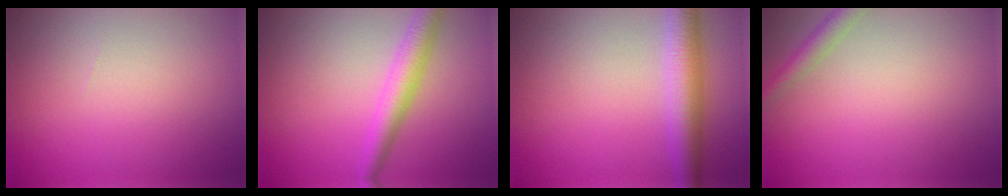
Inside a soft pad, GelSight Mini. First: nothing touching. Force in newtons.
{"total": 3.6, "press": 3.6, "slide": 0.1}
{"total": 4.8, "press": 4.8, "slide": 0.1}
{"total": 1.8, "press": 1.8, "slide": 0.1}